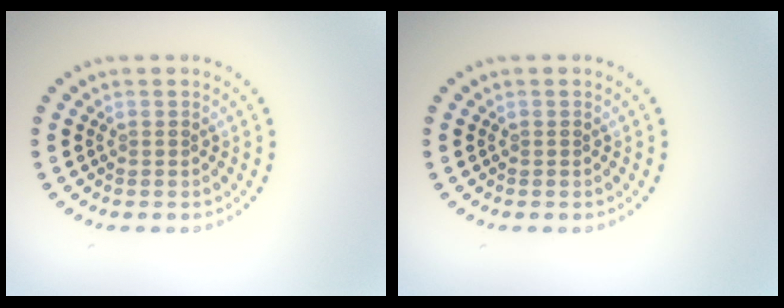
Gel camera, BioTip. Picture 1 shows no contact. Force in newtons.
{"total": 0.0}